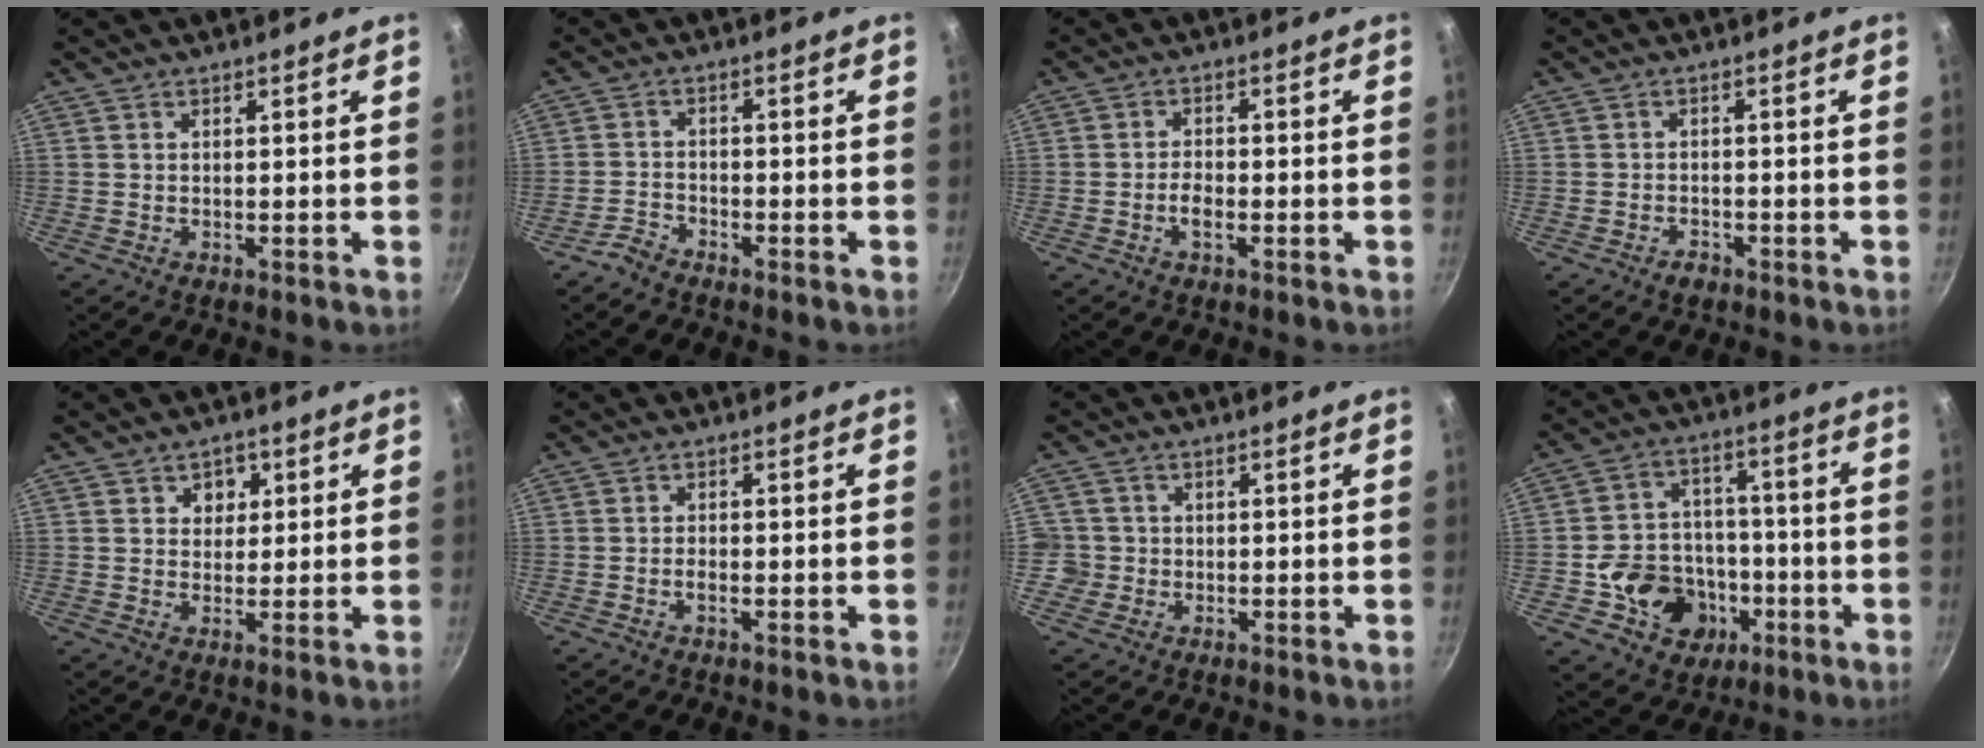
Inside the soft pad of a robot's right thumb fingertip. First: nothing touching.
{"total": 2.8, "force": [-2.5, 1.0, 0.7], "torque": [-0.015, 0.023, -0.053]}
{"total": 2.9, "force": [-1.1, 1.4, 2.3], "torque": [-0.042, 0.012, -0.025]}
{"total": 2.2, "force": [-1.6, 1.2, 0.9], "torque": [-0.012, 0.018, -0.023]}
{"total": 3.7, "force": [1.3, 3.1, 1.4], "torque": [0.008, -0.006, 0.017]}
{"total": 1.5, "force": [-0.6, 0.6, 1.2], "torque": [-0.028, 0.005, -0.016]}
{"total": 3.9, "force": [-0.7, 3.8, 0.6], "torque": [0.009, 0.014, -0.014]}
{"total": 14.5, "force": [-4.5, 12.2, 6.2], "torque": [-0.065, 0.042, -0.066]}